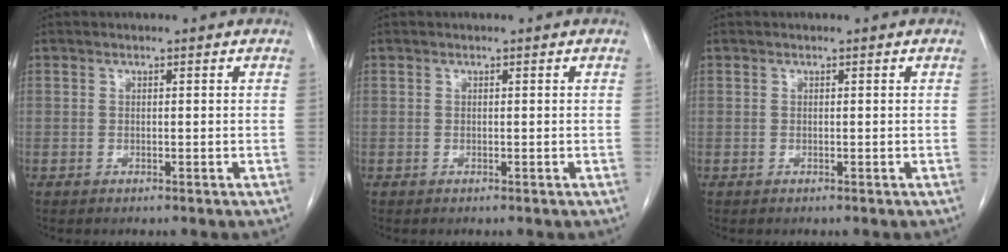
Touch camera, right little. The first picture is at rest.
{"total": 0.0}
{"total": 0.0}